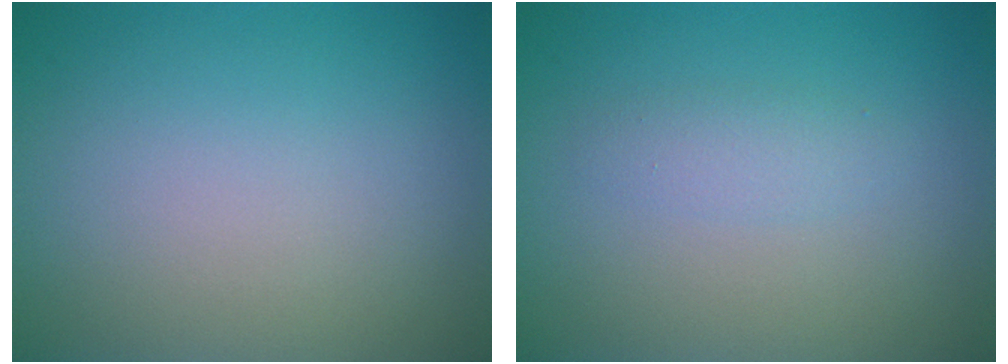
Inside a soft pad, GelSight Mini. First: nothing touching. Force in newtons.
{"total": 1.4, "press": 1.4, "slide": 0.1}